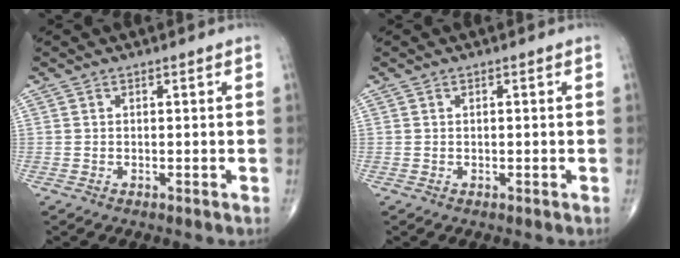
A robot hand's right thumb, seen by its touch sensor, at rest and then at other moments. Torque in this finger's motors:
{"motor_torque": [-0.11, -0.11, 0.08, 0.11, 0.03]}